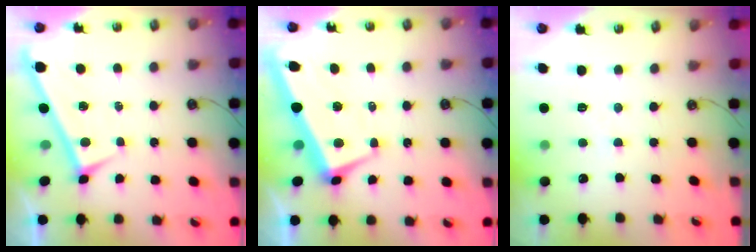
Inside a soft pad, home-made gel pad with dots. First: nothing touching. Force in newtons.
{"total": 1.6, "press": 0.9, "slide": 1.3}
{"total": 3.8, "press": 3.7, "slide": 0.5}